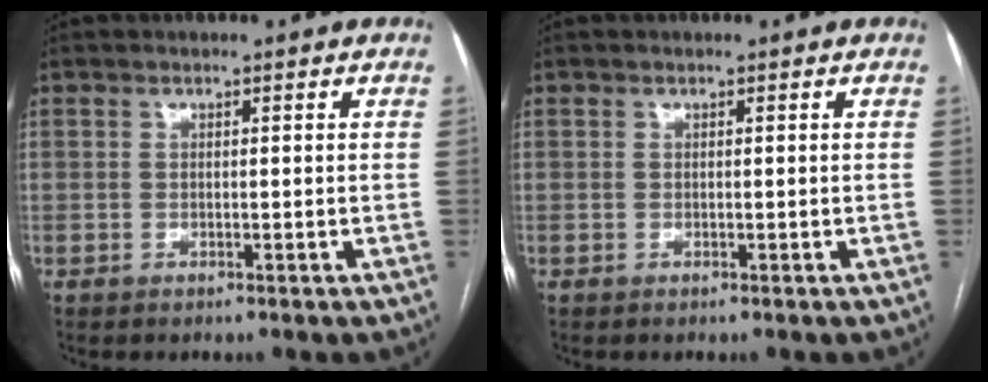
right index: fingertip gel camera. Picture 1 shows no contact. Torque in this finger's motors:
{"motor_torque": [-0.04, 0.04, 0.00, 0.00]}